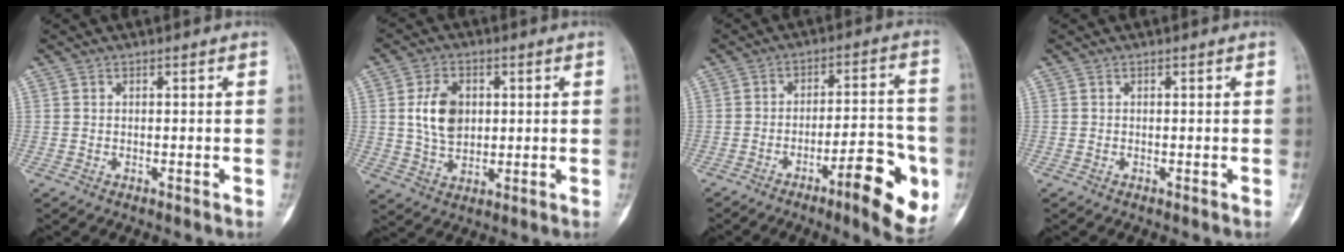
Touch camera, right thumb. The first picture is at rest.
{"total": 8.7, "force": [1.5, 6.0, 6.2], "torque": [-0.098, -0.007, 0.032]}
{"total": 14.0, "force": [-5.7, 3.6, 12.2], "torque": [-0.147, 0.025, -0.078]}
{"total": 0.0}